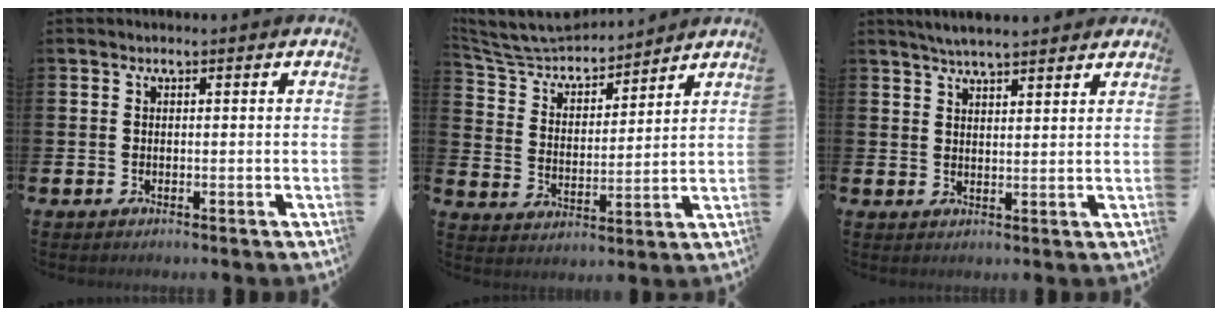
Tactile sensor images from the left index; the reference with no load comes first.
{"total": 6.8, "force": [6.5, 1.5, 1.2], "torque": [-0.056, -0.048, 0.112]}
{"total": 4.3, "force": [4.2, 0.3, 1.2], "torque": [-0.031, -0.012, 0.075]}